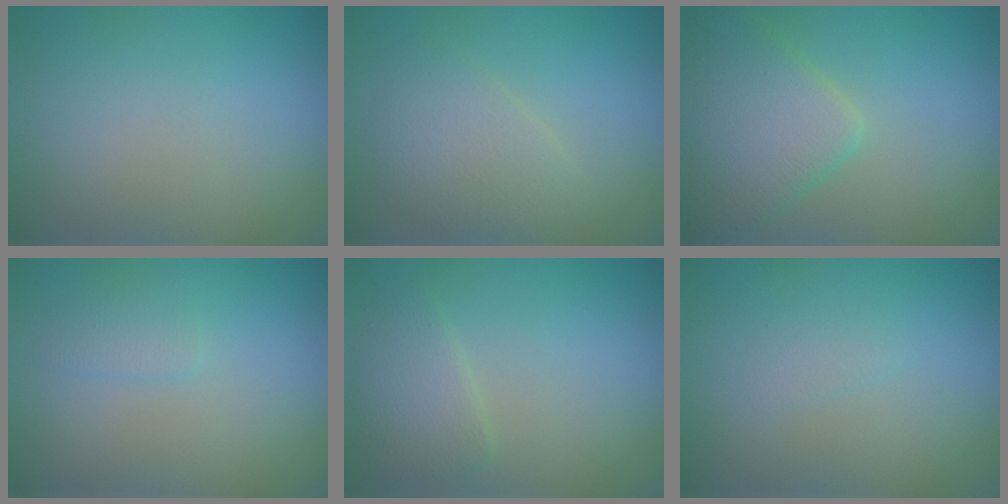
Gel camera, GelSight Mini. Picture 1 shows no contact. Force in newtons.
{"total": 3.0, "press": 3.0, "slide": 0.0}
{"total": 5.7, "press": 5.7, "slide": 0.3}
{"total": 1.1, "press": 1.1, "slide": 0.1}
{"total": 2.4, "press": 2.4, "slide": 0.0}
{"total": 0.7, "press": 0.7, "slide": 0.1}